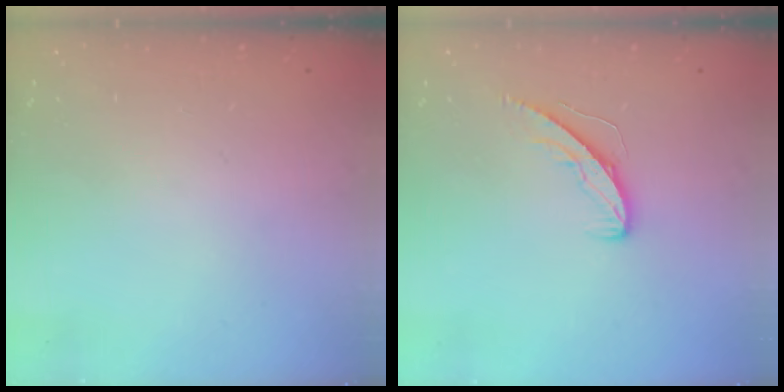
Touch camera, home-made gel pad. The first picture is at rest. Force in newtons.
{"total": 5.8, "press": 5.7, "slide": 0.5}